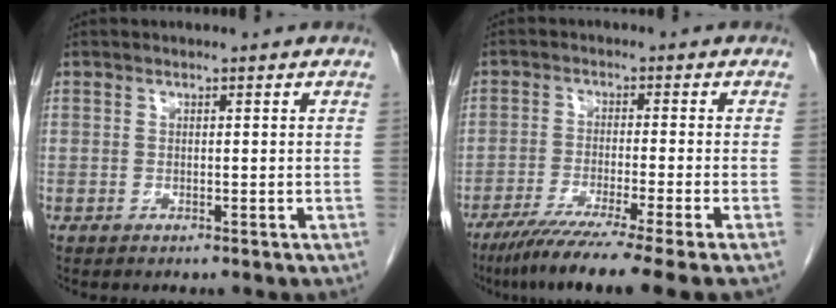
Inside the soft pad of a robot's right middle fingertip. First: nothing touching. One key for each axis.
{"total": 13.2, "fx": -10.1, "fy": -1.9, "fz": 8.3, "tx": -0.120, "ty": -0.048, "tz": -0.157}